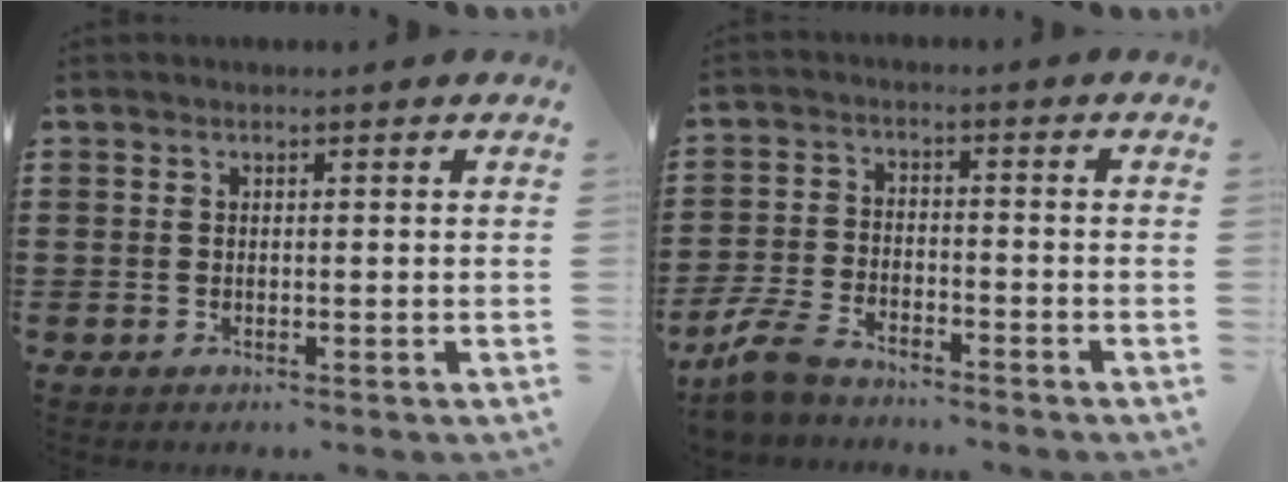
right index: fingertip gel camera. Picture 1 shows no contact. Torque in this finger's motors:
{"motor_torque": [0.05, 0.05, 0.17, 0.11]}